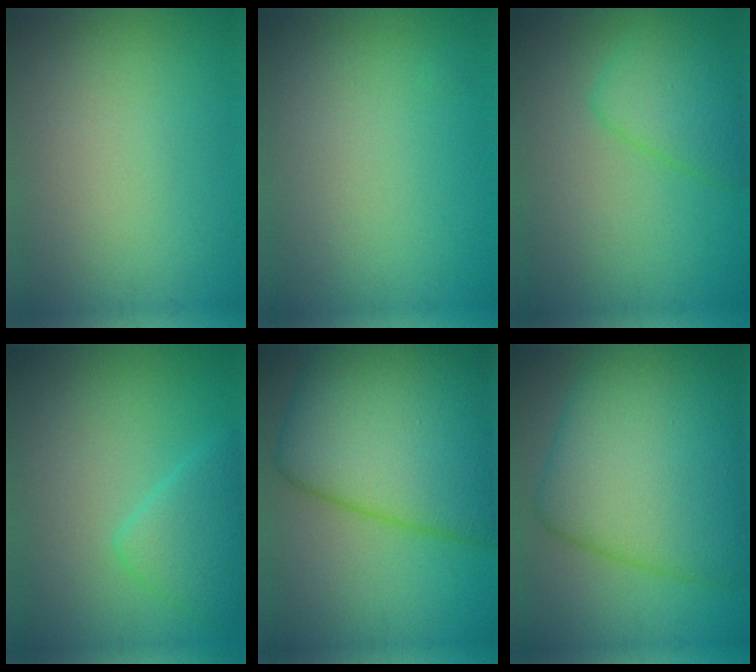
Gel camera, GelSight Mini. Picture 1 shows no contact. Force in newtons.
{"total": 0.0}
{"total": 3.6, "press": 3.6, "slide": 0.2}
{"total": 3.3, "press": 3.3, "slide": 0.1}
{"total": 13.6, "press": 13.6, "slide": 0.4}
{"total": 12.3, "press": 12.3, "slide": 0.3}